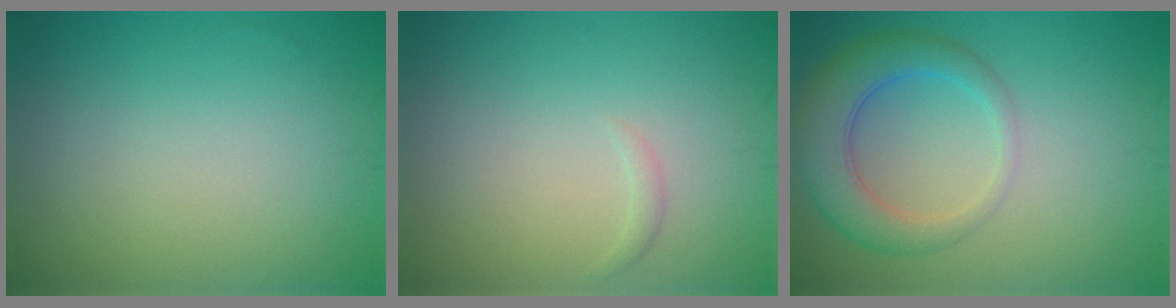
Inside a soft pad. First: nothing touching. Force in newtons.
{"total": 0.5, "press": 0.5, "slide": 0.0}
{"total": 5.1, "press": 5.1, "slide": 0.3}